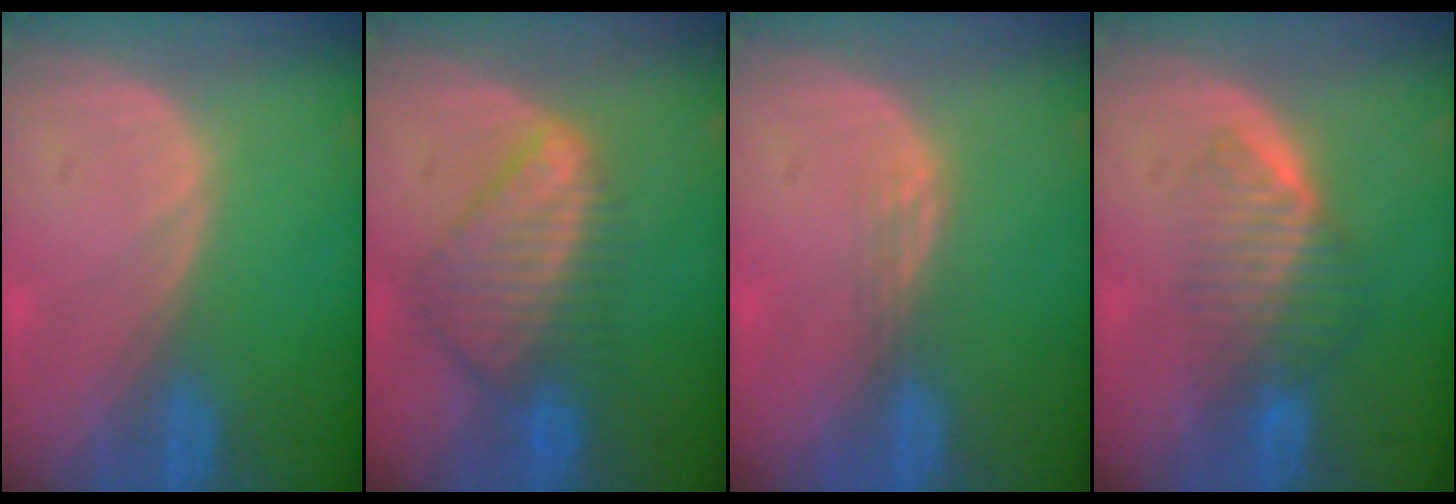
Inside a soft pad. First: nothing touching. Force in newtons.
{"total": 8.4, "press": 7.3, "slide": 4.1}
{"total": 1.8, "press": 1.3, "slide": 1.2}
{"total": 6.5, "press": 5.8, "slide": 2.9}